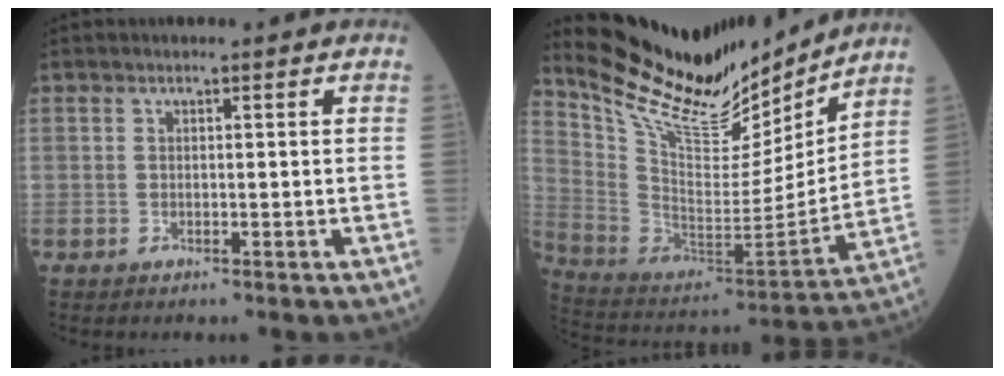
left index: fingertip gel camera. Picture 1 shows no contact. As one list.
[{"total": 20.3, "force": [18.1, 4.6, 7.8], "torque": [-0.152, -0.037, 0.307]}]